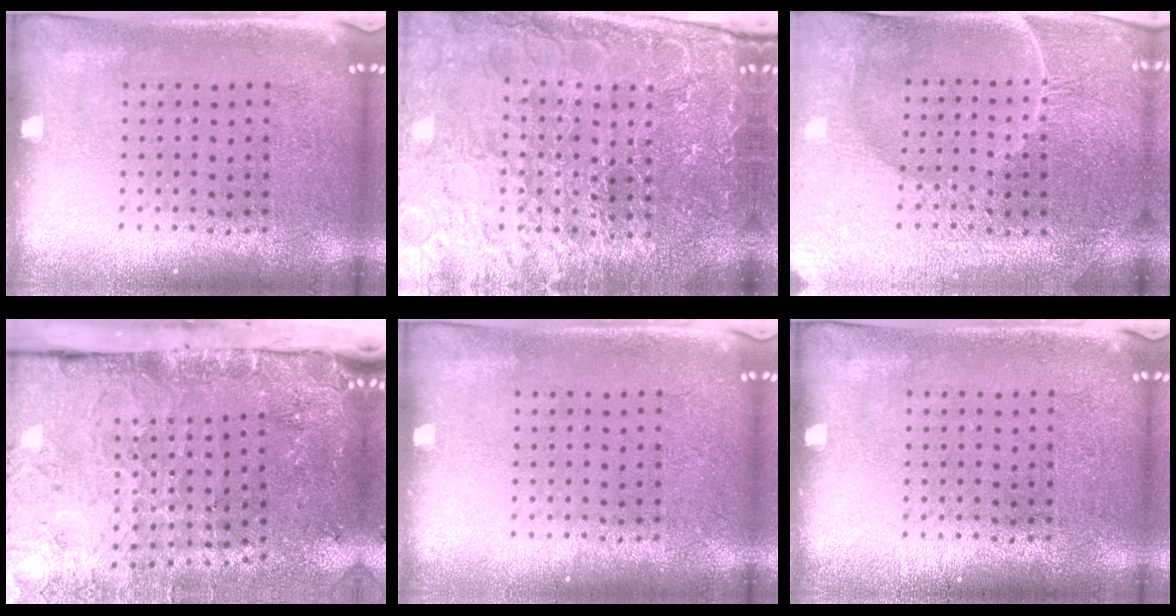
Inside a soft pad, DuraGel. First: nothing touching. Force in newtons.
{"total": 5.0, "press": 4.6, "slide": 1.8}
{"total": 4.4, "press": 4.2, "slide": 1.3}
{"total": 4.9, "press": 3.7, "slide": 3.2}
{"total": 0.0}
{"total": 0.0}